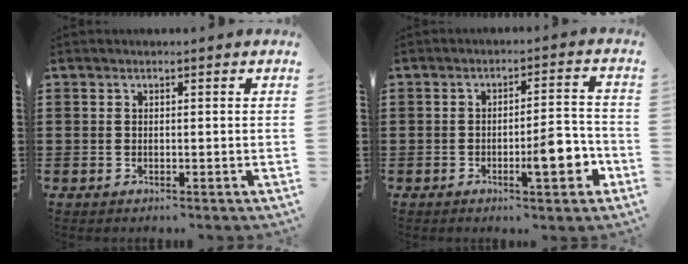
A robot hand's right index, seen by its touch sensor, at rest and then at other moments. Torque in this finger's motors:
{"motor_torque": [1.62, -0.18, 0.41, 0.20]}